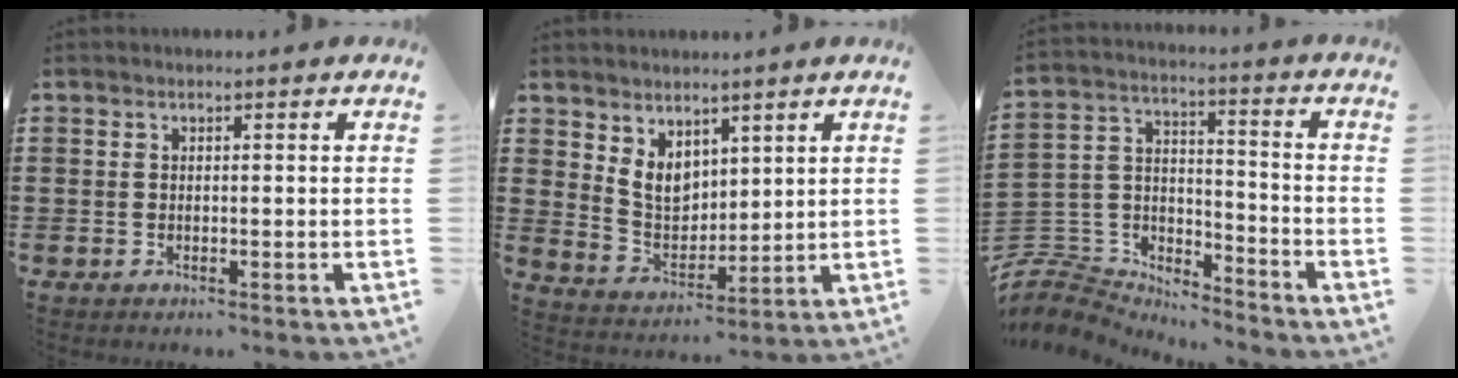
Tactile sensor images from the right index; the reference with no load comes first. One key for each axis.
{"total": 5.8, "fx": 3.5, "fy": 3.8, "fz": 2.6, "tx": -0.065, "ty": -0.002, "tz": 0.068}
{"total": 6.3, "fx": -5.7, "fy": 2.7, "fz": 0.7, "tx": -0.039, "ty": 0.000, "tz": -0.118}